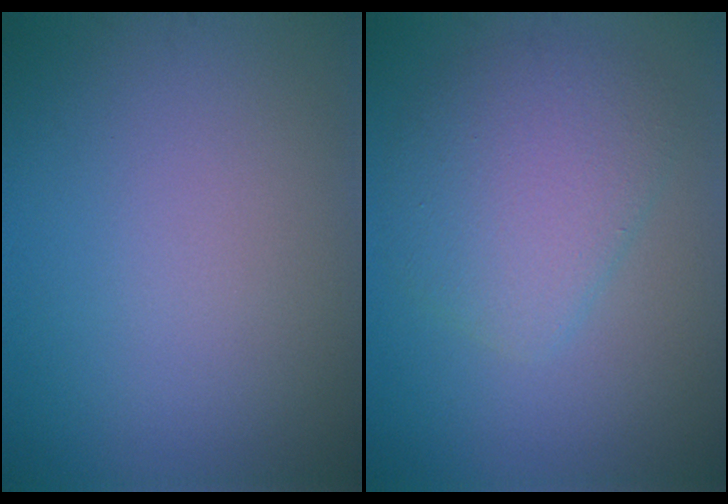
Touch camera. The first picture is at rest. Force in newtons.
{"total": 4.4, "press": 4.4, "slide": 0.2}